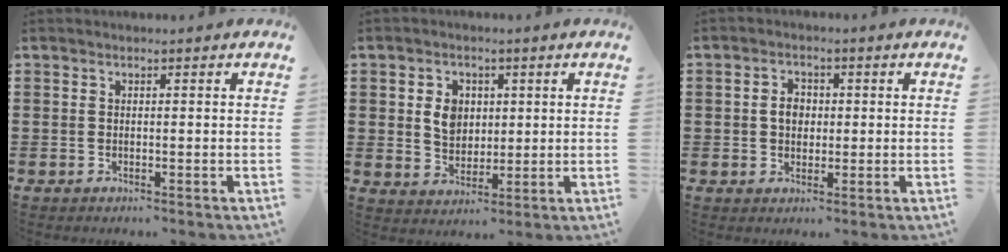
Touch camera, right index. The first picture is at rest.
{"total": 4.8, "force": [0.9, 3.9, 2.7], "torque": [-0.059, 0.011, 0.012]}
{"total": 3.1, "force": [0.0, 2.3, 2.0], "torque": [-0.044, 0.010, -0.002]}